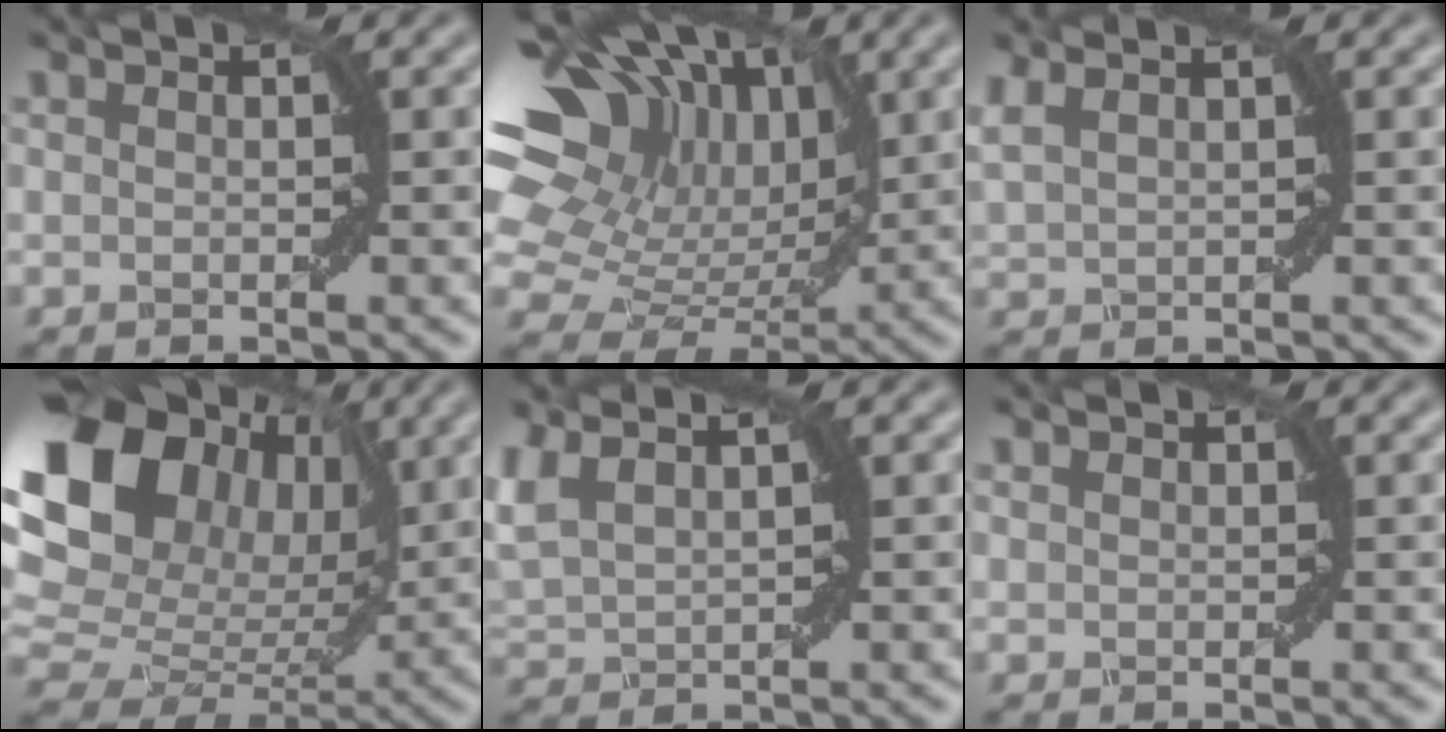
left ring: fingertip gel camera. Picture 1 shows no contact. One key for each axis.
{"total": 14.8, "fx": 5.9, "fy": 9.8, "fz": 9.4, "tx": -0.183, "ty": 0.042, "tz": 0.099}
{"total": 3.6, "fx": 2.3, "fy": 1.4, "fz": 2.4, "tx": -0.058, "ty": 0.018, "tz": 0.037}
{"total": 16.8, "fx": 5.2, "fy": 12.6, "fz": 9.7, "tx": -0.211, "ty": 0.037, "tz": 0.100}
{"total": 4.7, "fx": 2.7, "fy": 2.0, "fz": 3.3, "tx": -0.090, "ty": 0.026, "tz": 0.052}
{"total": 0.6, "fx": 0.5, "fy": 0.3, "fz": 0.1, "tx": -0.003, "ty": 0.003, "tz": 0.010}